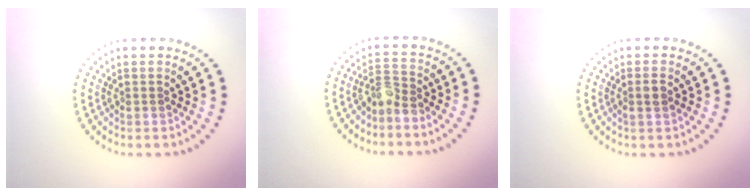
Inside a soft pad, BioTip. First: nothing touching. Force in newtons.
{"total": 2.0, "press": 1.5, "slide": 1.3}
{"total": 1.2, "press": 1.0, "slide": 0.5}